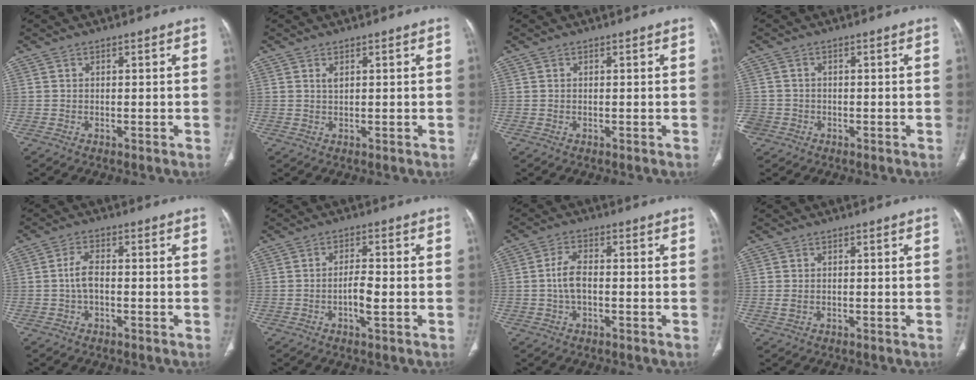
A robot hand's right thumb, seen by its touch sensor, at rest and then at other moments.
{"total": 1.0, "force": [0.6, 0.4, 0.6], "torque": [-0.004, -0.002, 0.011]}
{"total": 0.0}
{"total": 4.5, "force": [-2.0, 3.9, 1.1], "torque": [-0.032, 0.014, -0.037]}
{"total": 3.6, "force": [-0.6, 1.8, 3.1], "torque": [-0.065, 0.012, -0.014]}
{"total": 3.9, "force": [-1.1, 1.1, 3.5], "torque": [-0.066, 0.005, -0.020]}
{"total": 4.4, "force": [-0.6, 2.2, 3.8], "torque": [-0.080, 0.013, -0.014]}
{"total": 1.3, "force": [-0.2, 0.9, 0.8], "torque": [-0.025, 0.003, -0.001]}